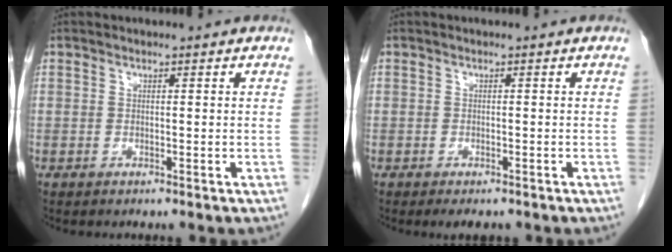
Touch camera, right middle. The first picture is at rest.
{"total": 2.5, "force": [-2.0, 1.1, 1.1], "torque": [-0.014, -0.005, -0.023]}